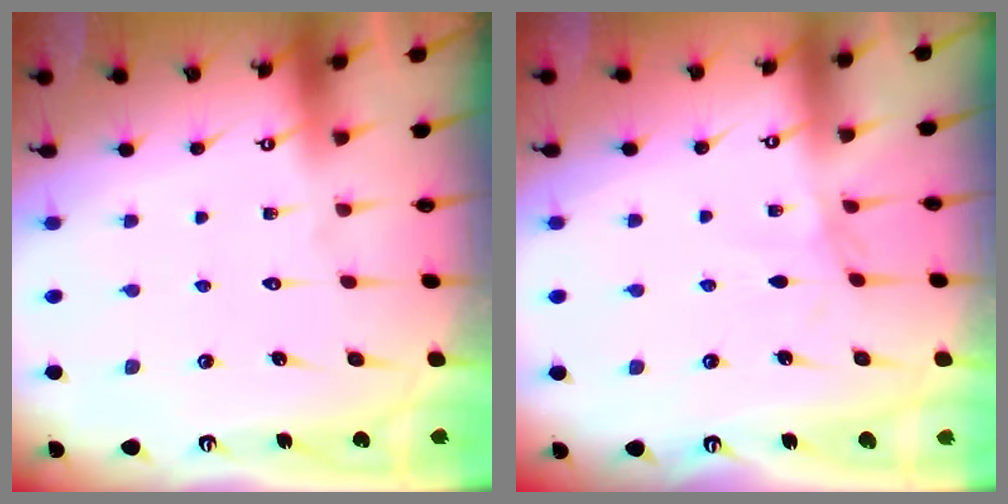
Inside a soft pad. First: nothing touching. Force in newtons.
{"total": 0.9, "press": 0.8, "slide": 0.3}